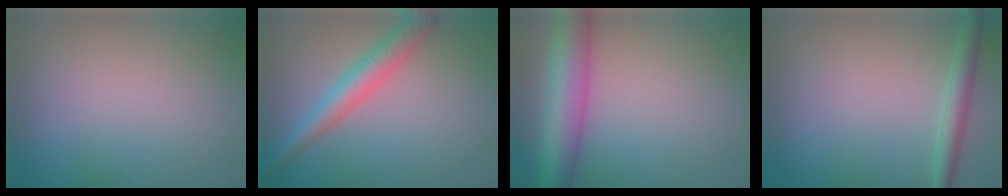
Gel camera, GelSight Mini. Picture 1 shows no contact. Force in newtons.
{"total": 3.9, "press": 3.9, "slide": 0.1}
{"total": 7.5, "press": 7.5, "slide": 0.1}
{"total": 2.3, "press": 2.3, "slide": 0.1}